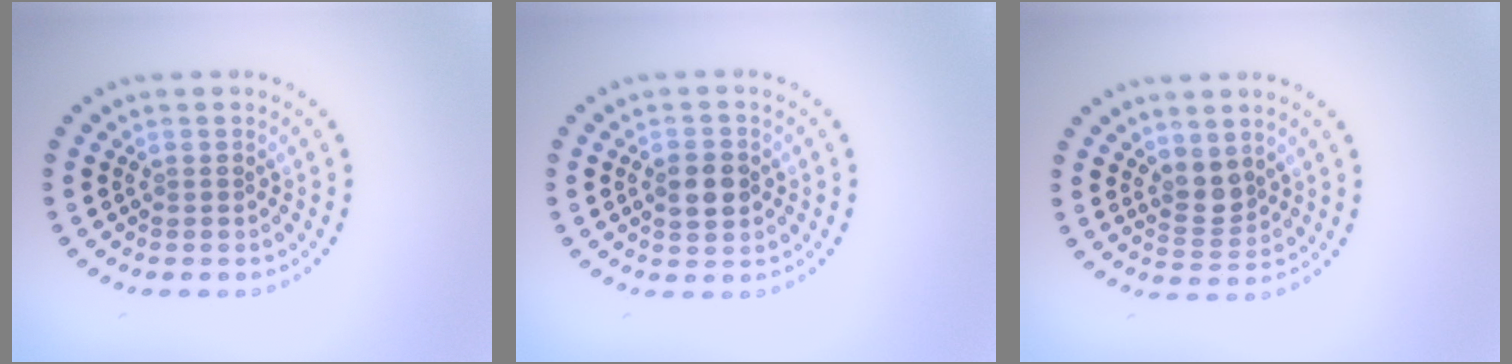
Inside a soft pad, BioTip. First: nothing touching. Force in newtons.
{"total": 3.0, "press": 3.0, "slide": 0.1}
{"total": 2.2, "press": 1.8, "slide": 1.2}